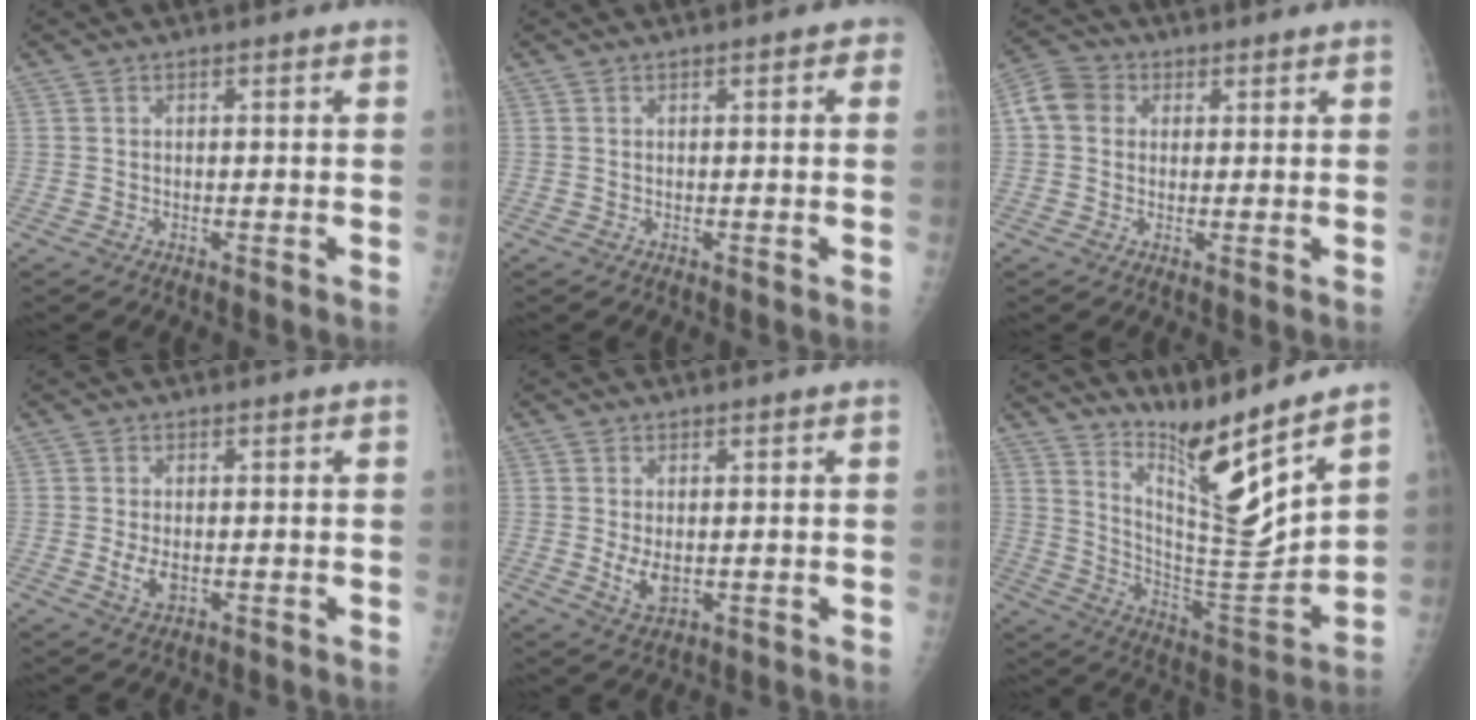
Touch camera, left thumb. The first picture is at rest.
{"total": 1.5, "force": [0.4, 0.7, 1.3], "torque": [-0.007, 0.004, 0.001]}
{"total": 6.0, "force": [1.5, 5.0, 3.0], "torque": [-0.047, 0.013, 0.019]}
{"total": 3.0, "force": [-0.2, 1.6, 2.5], "torque": [-0.052, -0.007, 0.000]}
{"total": 3.8, "force": [0.1, 2.1, 3.1], "torque": [-0.054, -0.011, 0.011]}
{"total": 15.4, "force": [12.2, 0.9, 9.5], "torque": [-0.131, -0.101, 0.229]}